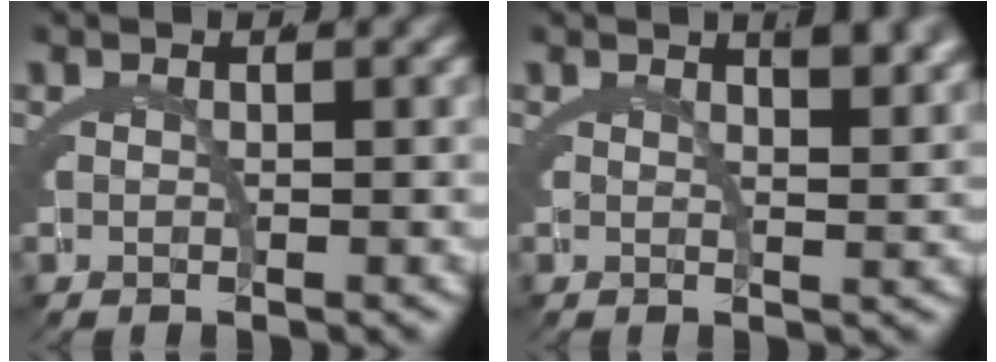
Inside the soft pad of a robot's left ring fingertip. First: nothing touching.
{"total": 2.0, "force": [1.5, -0.2, 1.4], "torque": [-0.013, -0.002, 0.024]}